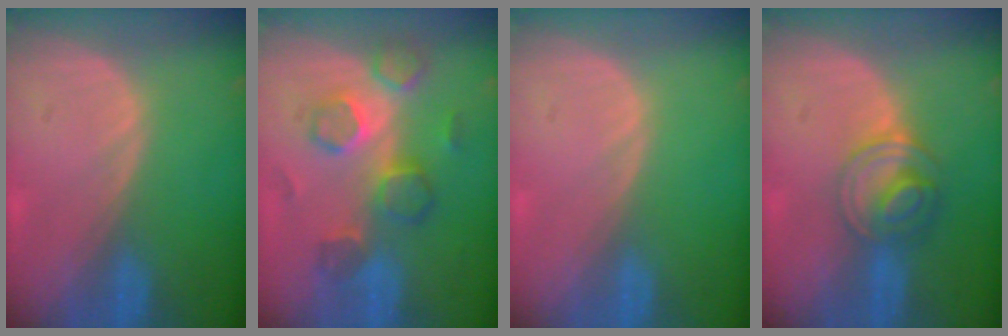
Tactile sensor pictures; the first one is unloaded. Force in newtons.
{"total": 7.9, "press": 7.7, "slide": 2.1}
{"total": 0.0}
{"total": 6.2, "press": 5.4, "slide": 3.1}